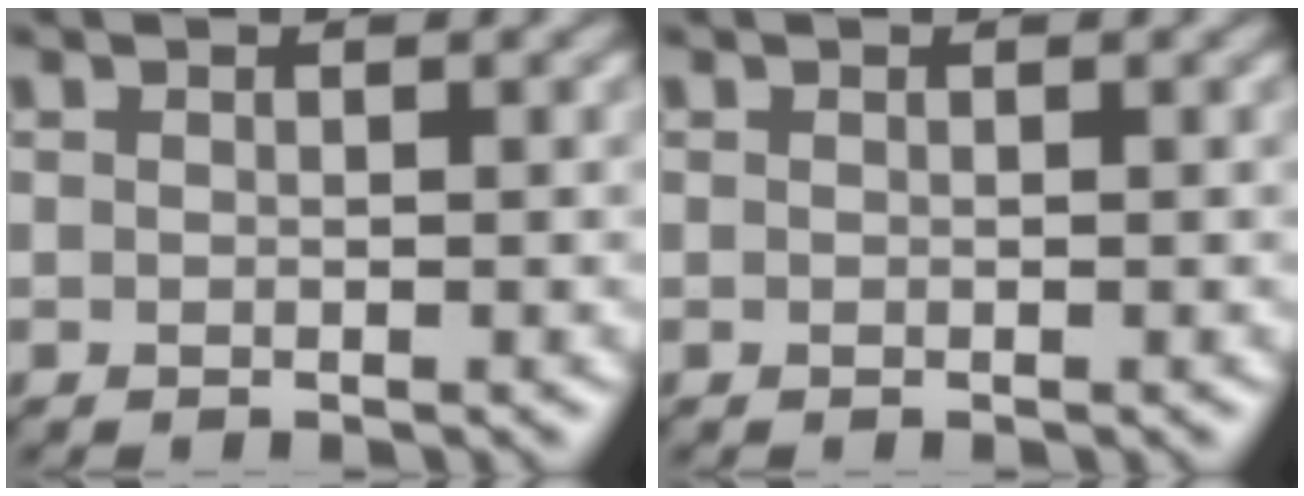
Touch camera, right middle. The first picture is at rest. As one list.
[{"total": 0.0}]